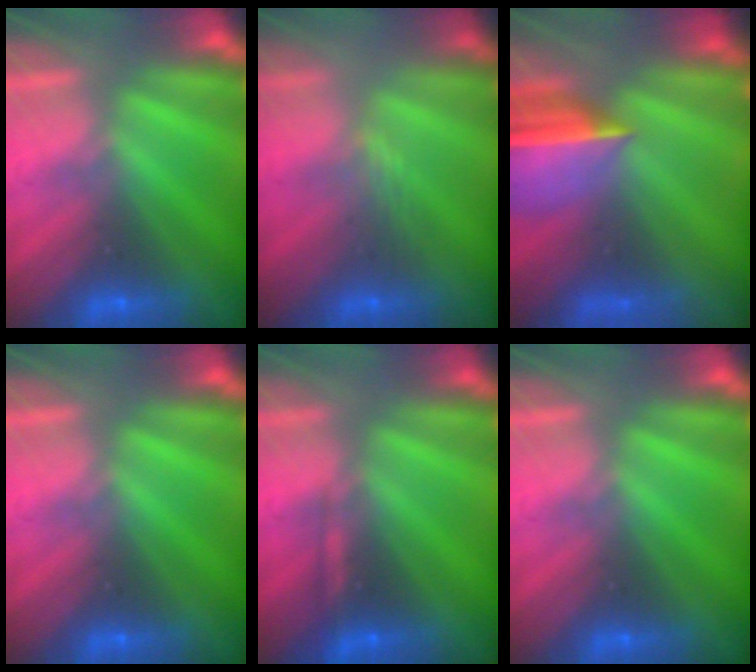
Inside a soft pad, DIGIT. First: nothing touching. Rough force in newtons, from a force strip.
{"total": 2.8}
{"total": 5.6}
{"total": 0.0}
{"total": 2.2}
{"total": 0.0}